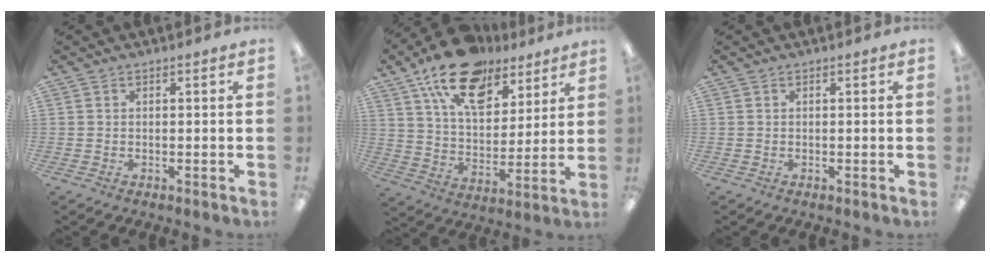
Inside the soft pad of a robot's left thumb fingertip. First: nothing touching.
{"total": 18.9, "force": [12.7, 9.8, 9.9], "torque": [-0.175, -0.063, 0.227]}
{"total": 0.0}